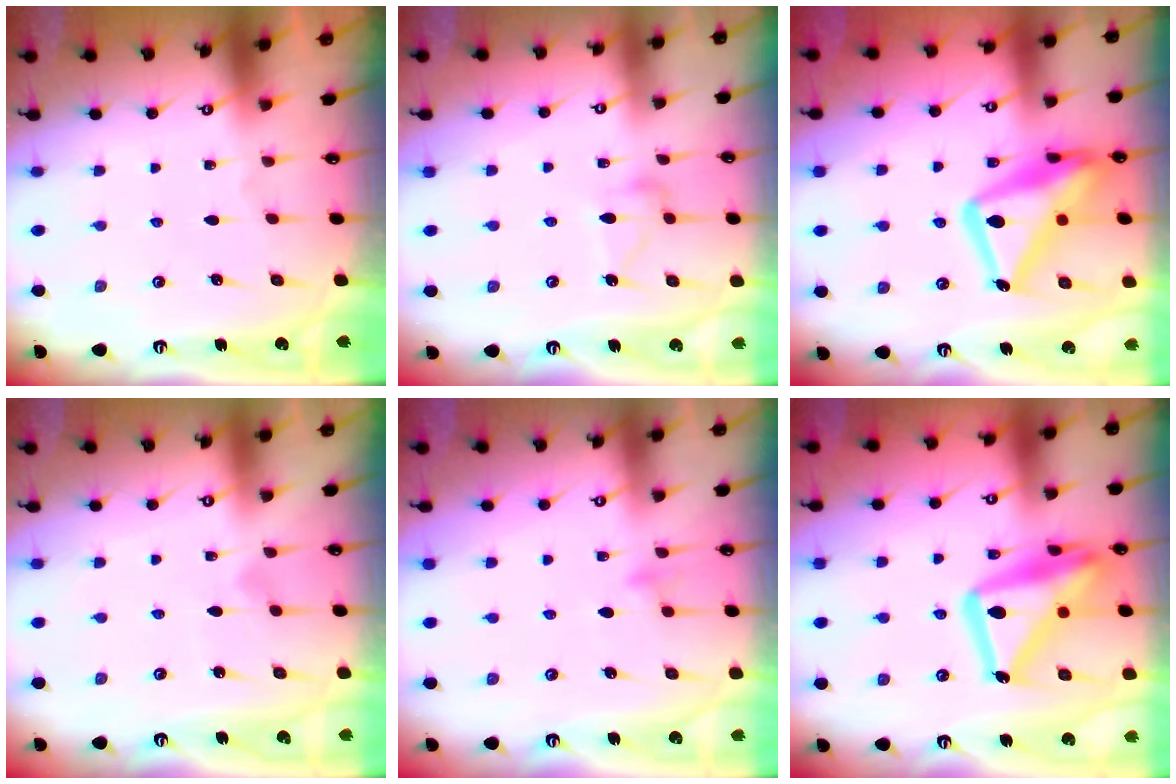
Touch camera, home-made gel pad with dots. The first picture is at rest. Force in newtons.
{"total": 10.5, "press": 10.5, "slide": 0.4}
{"total": 21.7, "press": 21.6, "slide": 2.0}
{"total": 5.9, "press": 5.9, "slide": 0.4}
{"total": 7.8, "press": 7.8, "slide": 0.7}
{"total": 20.8, "press": 20.7, "slide": 1.8}